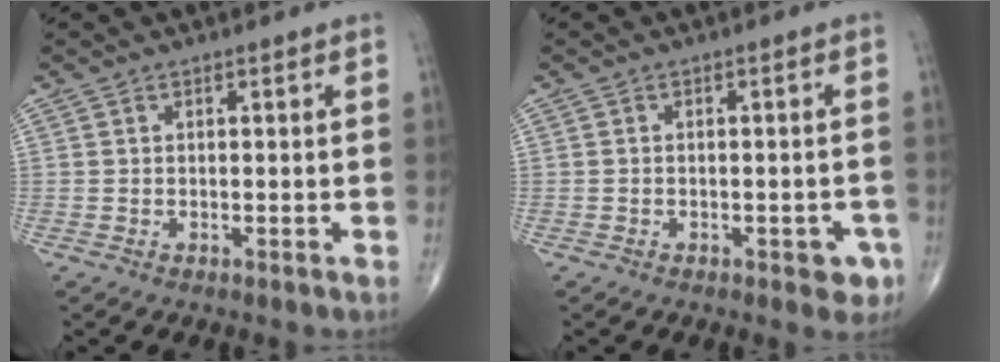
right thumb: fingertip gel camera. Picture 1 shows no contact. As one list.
[{"total": 3.8, "force": [-1.9, 1.9, 2.7], "torque": [-0.014, 0.009, -0.021]}]